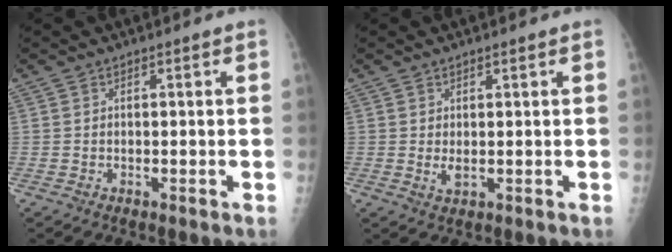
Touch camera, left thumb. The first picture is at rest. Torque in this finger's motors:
{"motor_torque": [-0.42, 0.08, -0.20, -0.15, 0.07]}